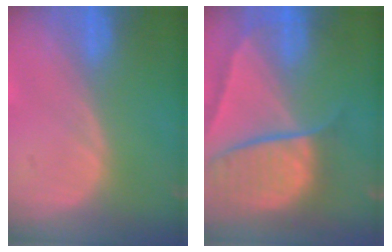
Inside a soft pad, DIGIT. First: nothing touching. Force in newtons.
{"total": 10.7, "press": 9.0, "slide": 5.8}